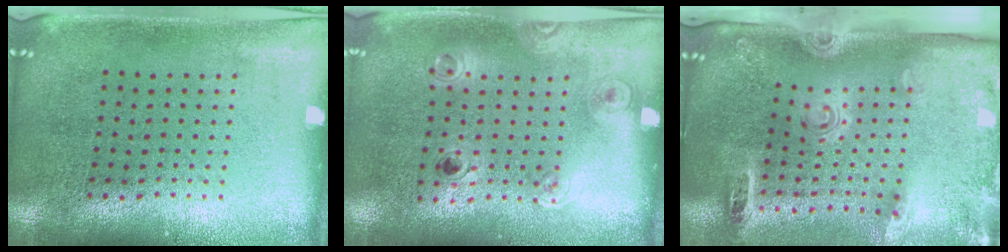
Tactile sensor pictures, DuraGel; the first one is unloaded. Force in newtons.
{"total": 1.1, "press": 0.8, "slide": 0.8}
{"total": 2.9, "press": 2.0, "slide": 2.1}